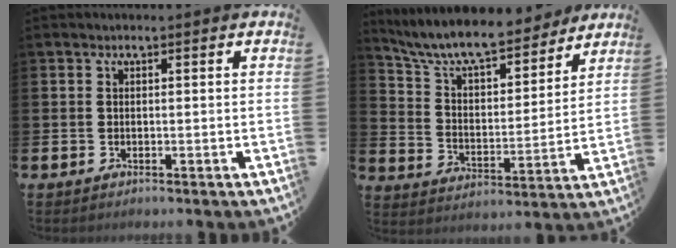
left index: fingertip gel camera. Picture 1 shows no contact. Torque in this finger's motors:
{"motor_torque": [1.09, -1.05, 1.05, 0.21]}